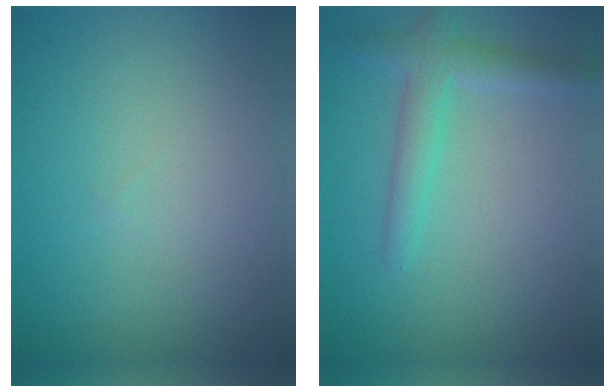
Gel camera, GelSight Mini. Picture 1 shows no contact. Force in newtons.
{"total": 2.9, "press": 2.9, "slide": 0.2}